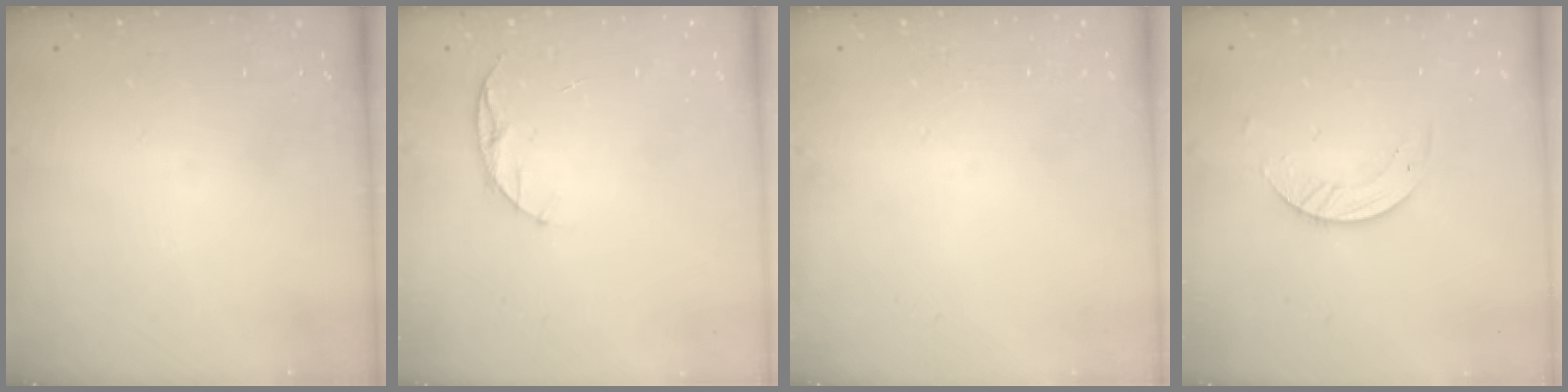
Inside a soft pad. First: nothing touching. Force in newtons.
{"total": 5.9, "press": 5.8, "slide": 0.7}
{"total": 0.0}
{"total": 3.4, "press": 3.4, "slide": 0.1}